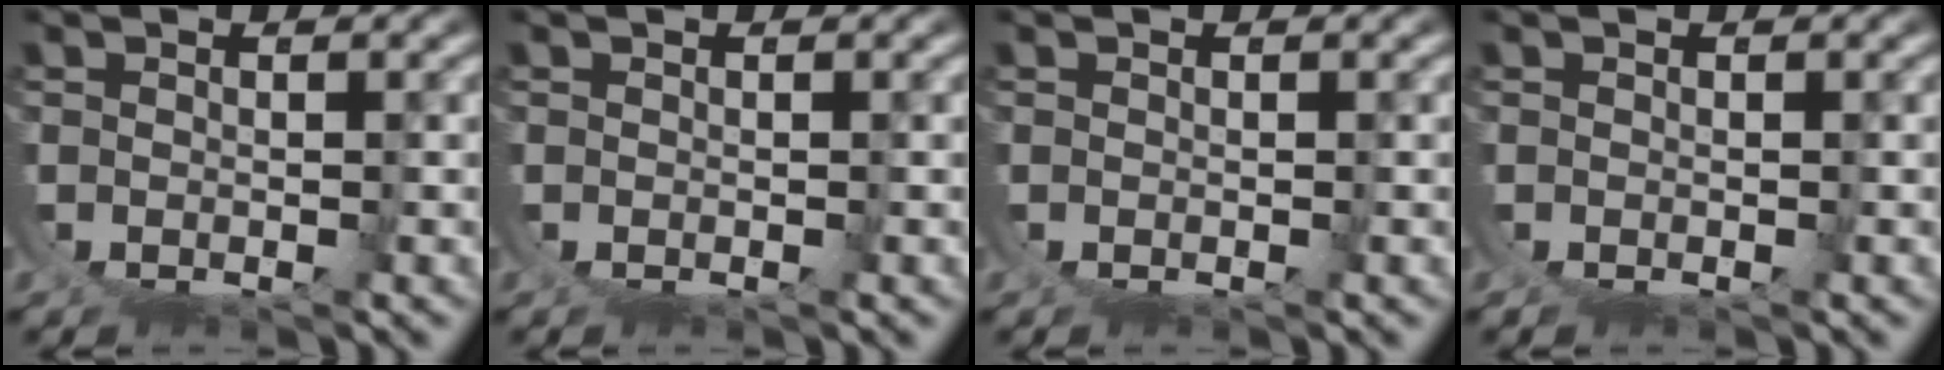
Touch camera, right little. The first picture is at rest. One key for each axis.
{"total": 0.0}
{"total": 0.0}
{"total": 0.0}